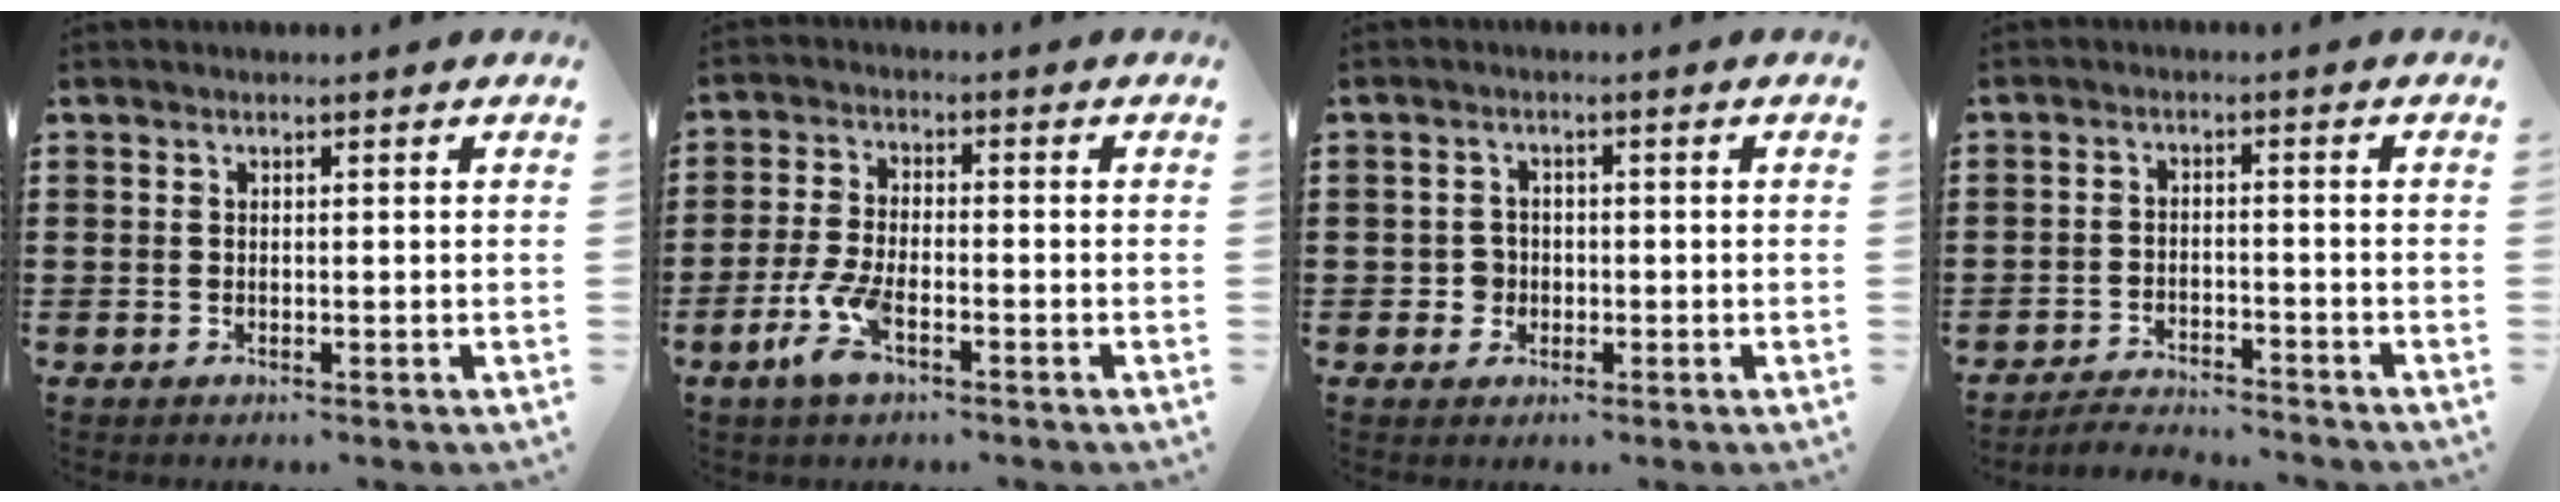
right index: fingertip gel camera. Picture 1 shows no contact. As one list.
[{"total": 6.3, "force": [-3.1, 2.0, 5.1], "torque": [-0.132, -0.016, -0.063]}, {"total": 2.3, "force": [-0.7, 2.1, 0.7], "torque": [-0.021, 0.002, -0.015]}, {"total": 3.2, "force": [-3.2, 0.2, 0.0], "torque": [-0.007, 0.001, -0.068]}]